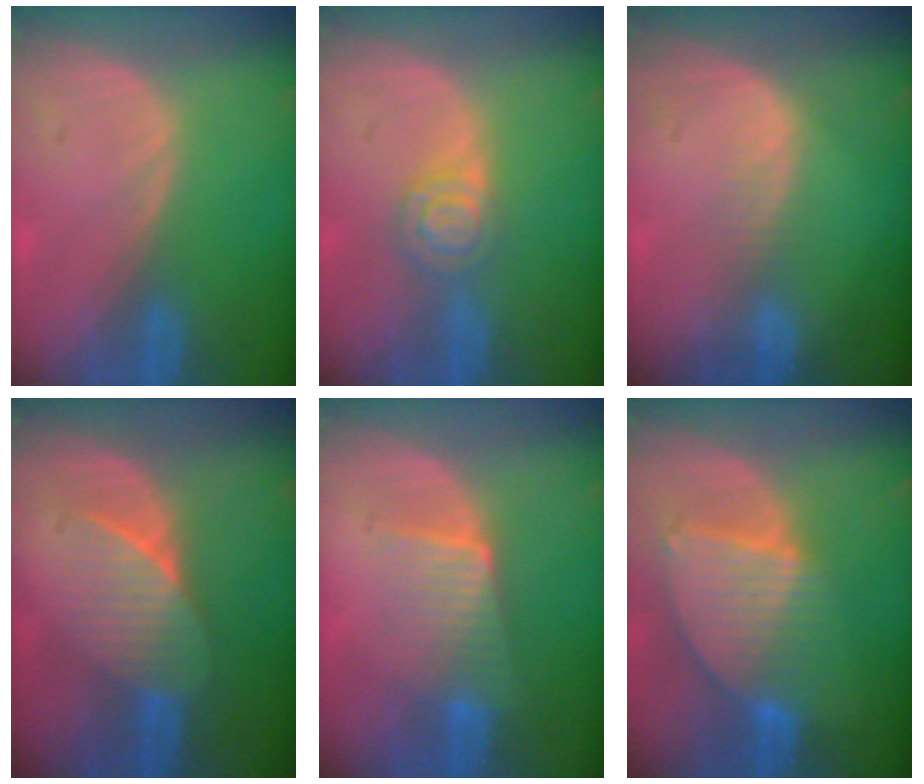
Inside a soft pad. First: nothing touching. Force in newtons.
{"total": 4.8, "press": 4.2, "slide": 2.3}
{"total": 1.6, "press": 1.6, "slide": 0.1}
{"total": 6.7, "press": 6.3, "slide": 2.4}
{"total": 5.9, "press": 5.7, "slide": 1.7}
{"total": 8.7, "press": 7.5, "slide": 4.3}